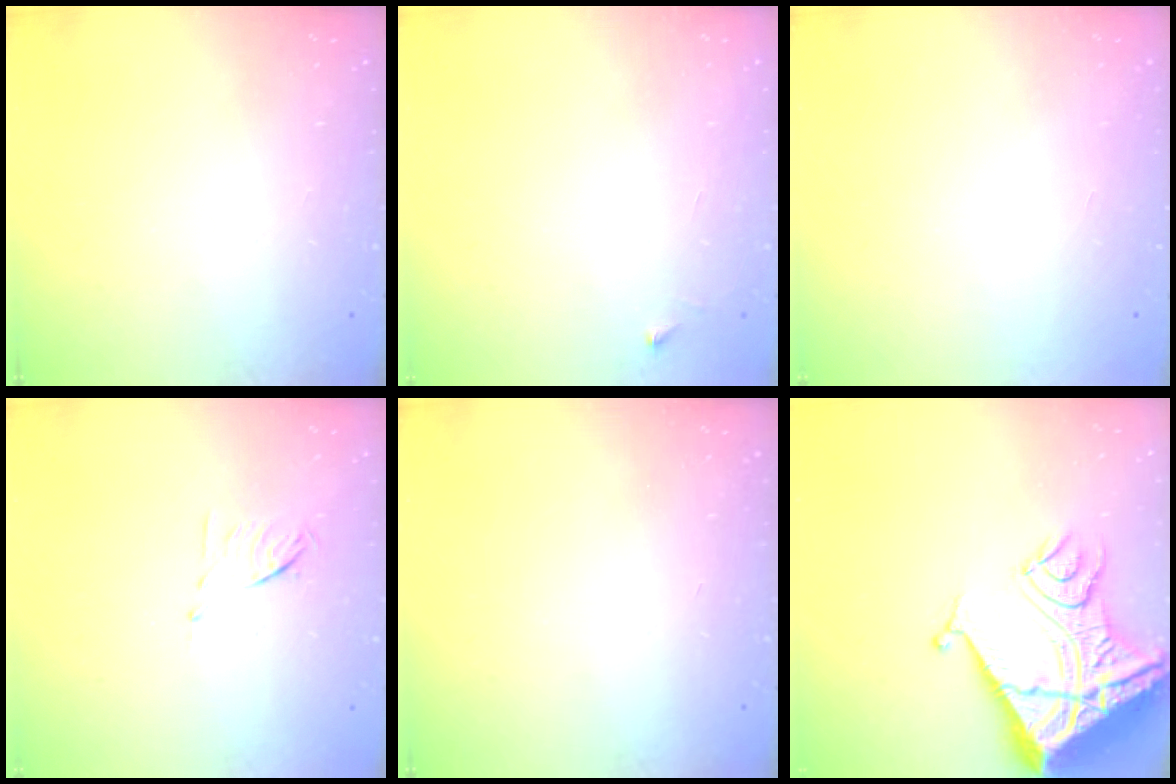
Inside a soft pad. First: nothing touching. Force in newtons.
{"total": 2.5, "press": 2.5, "slide": 0.3}
{"total": 1.5, "press": 1.5, "slide": 0.1}
{"total": 5.1, "press": 5.0, "slide": 1.1}
{"total": 0.0}
{"total": 20.1, "press": 19.9, "slide": 2.1}